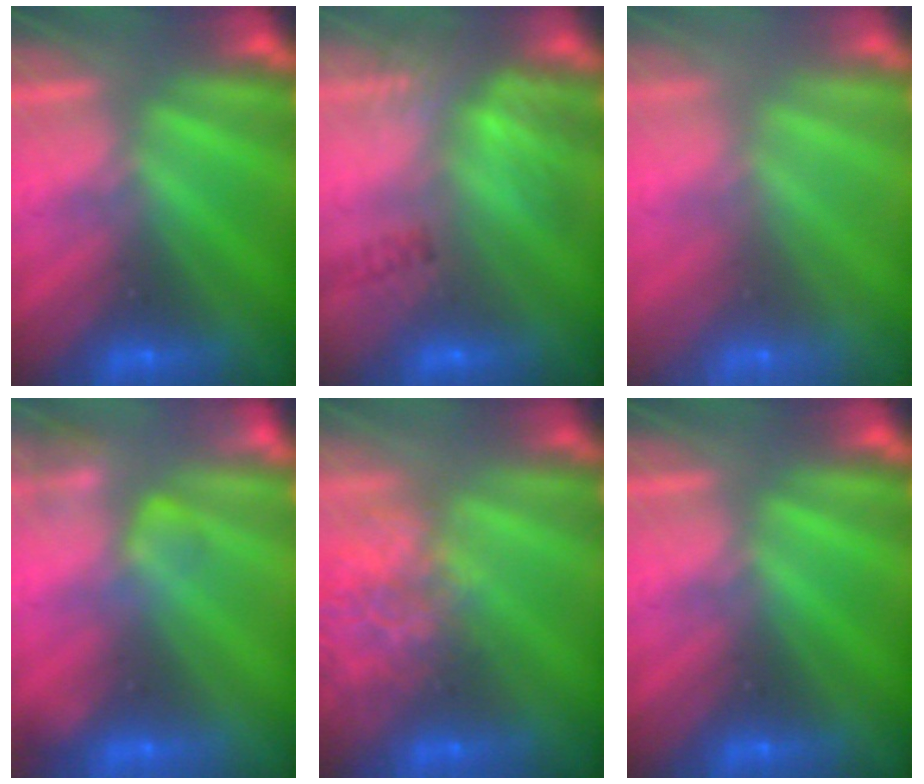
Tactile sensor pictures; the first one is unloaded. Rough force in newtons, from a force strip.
{"total": 13.7}
{"total": 8.5}
{"total": 2.4}
{"total": 7.4}
{"total": 0.0}